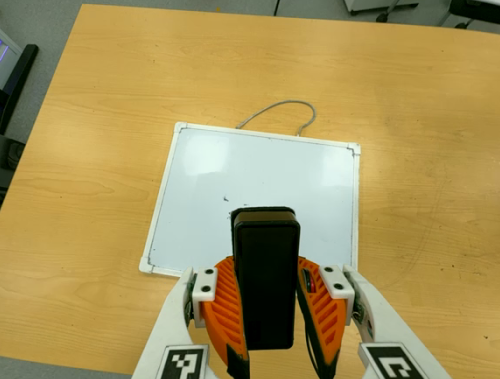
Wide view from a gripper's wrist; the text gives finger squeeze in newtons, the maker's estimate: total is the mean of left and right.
{"total": 7.1, "left": 5.8, "right": 8.4}